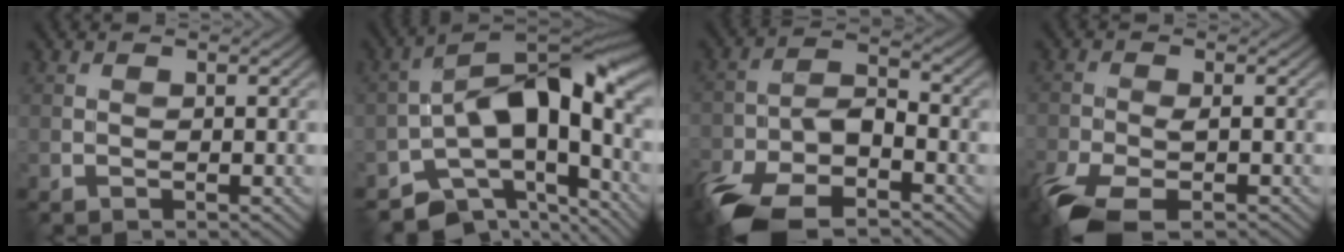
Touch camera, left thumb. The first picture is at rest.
{"total": 12.5, "force": [-4.8, 6.5, 9.6], "torque": [-0.145, -0.006, -0.085]}
{"total": 11.5, "force": [-7.3, 5.0, 7.4], "torque": [-0.154, -0.021, -0.144]}
{"total": 7.8, "force": [-4.7, 3.0, 5.4], "torque": [-0.118, -0.026, -0.088]}